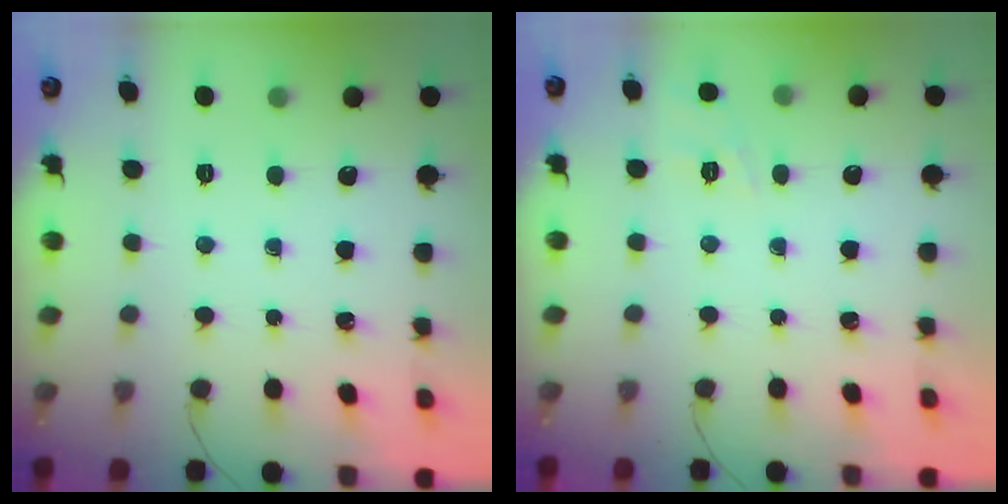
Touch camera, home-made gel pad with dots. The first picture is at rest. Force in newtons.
{"total": 9.9, "press": 9.7, "slide": 1.7}